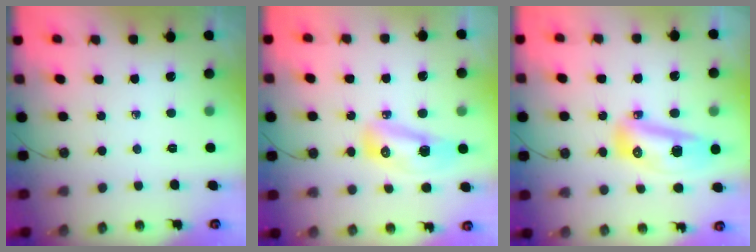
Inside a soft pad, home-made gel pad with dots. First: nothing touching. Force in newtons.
{"total": 8.8, "press": 8.7, "slide": 1.0}
{"total": 14.4, "press": 13.4, "slide": 5.2}